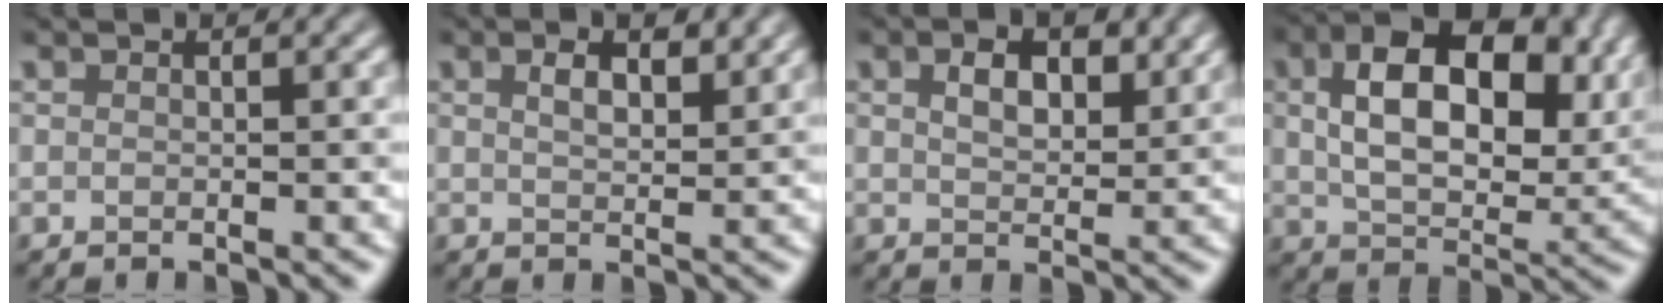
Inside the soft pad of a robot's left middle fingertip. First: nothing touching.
{"total": 3.1, "force": [1.7, 1.2, 2.2], "torque": [-0.040, 0.003, 0.033]}
{"total": 3.7, "force": [1.7, 2.0, 2.6], "torque": [-0.048, 0.002, 0.030]}
{"total": 12.3, "force": [3.6, 7.3, 9.2], "torque": [-0.146, -0.003, 0.070]}